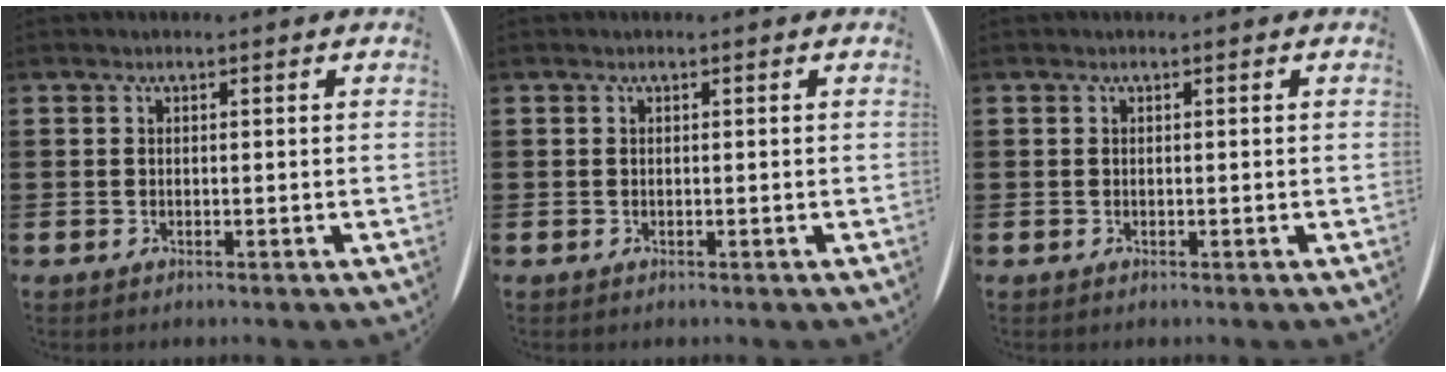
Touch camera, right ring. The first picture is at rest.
{"total": 0.0}
{"total": 0.0}